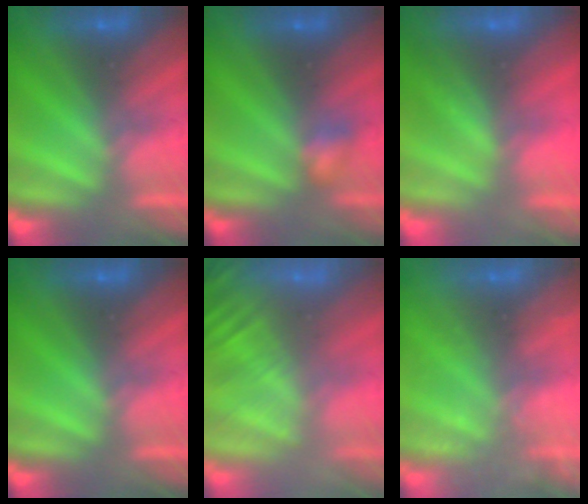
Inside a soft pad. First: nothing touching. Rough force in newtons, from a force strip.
{"total": 2.1}
{"total": 3.0}
{"total": 0.0}
{"total": 9.4}
{"total": 2.4}